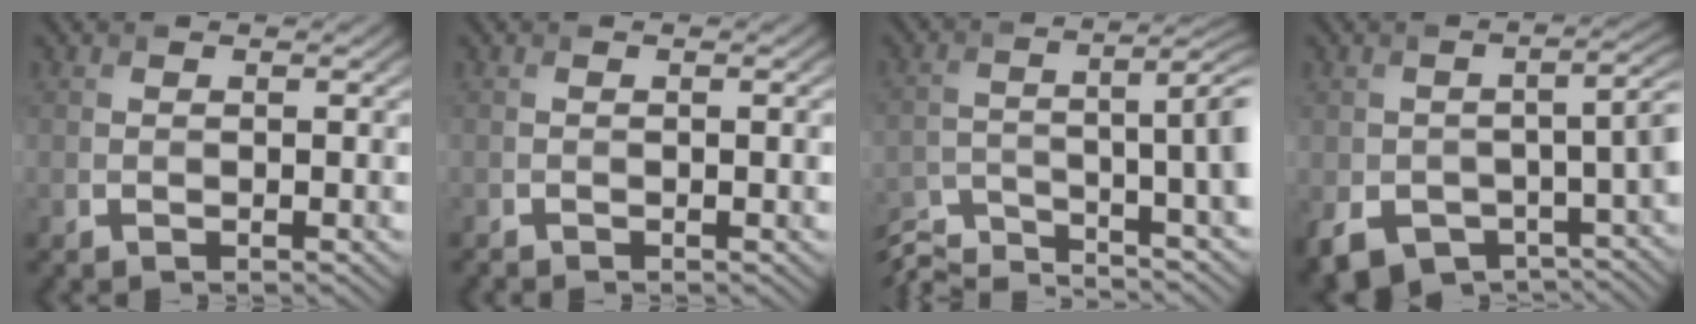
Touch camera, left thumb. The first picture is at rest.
{"total": 1.2, "force": [-0.7, 0.3, 1.0], "torque": [-0.014, 0.001, -0.015]}
{"total": 11.9, "force": [-8.7, 2.2, 7.7], "torque": [-0.112, -0.010, -0.154]}
{"total": 11.2, "force": [-5.3, 6.7, 7.2], "torque": [-0.124, -0.051, -0.073]}